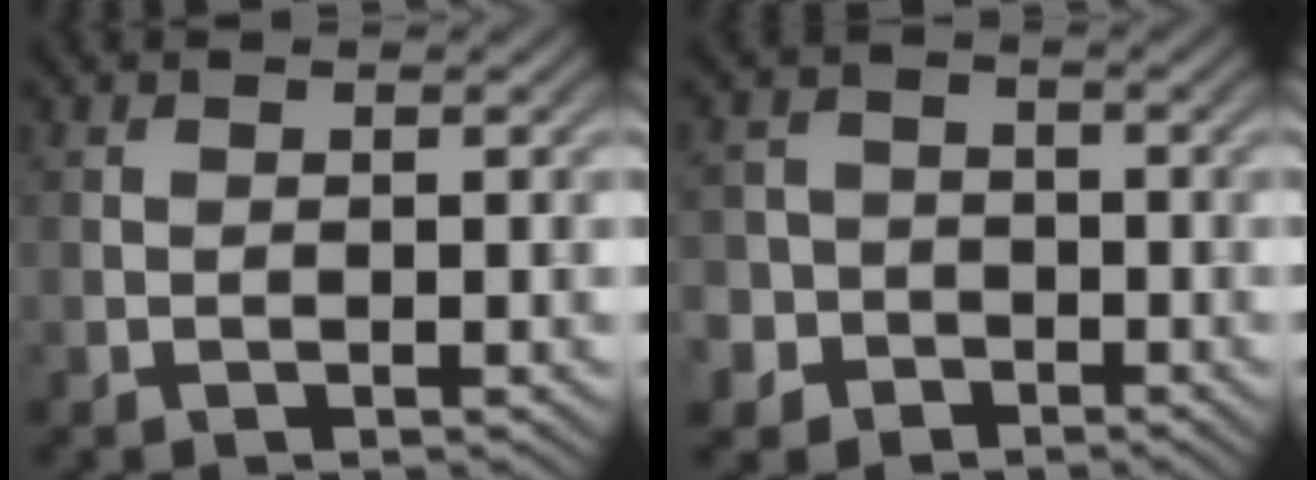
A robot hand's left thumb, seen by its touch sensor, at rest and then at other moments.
{"total": 5.7, "force": [-2.7, 5.0, 1.0], "torque": [-0.027, -0.003, -0.074]}